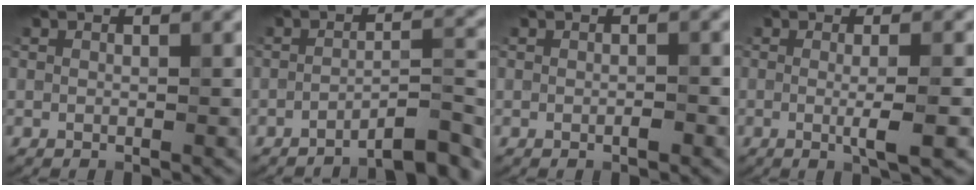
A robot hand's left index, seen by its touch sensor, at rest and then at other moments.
{"total": 6.0, "force": [-5.0, 0.9, 3.3], "torque": [-0.039, 0.016, -0.076]}
{"total": 0.9, "force": [-0.4, 0.2, 0.8], "torque": [-0.017, 0.001, -0.007]}
{"total": 3.5, "force": [-0.5, 0.7, 3.3], "torque": [-0.051, -0.009, -0.010]}